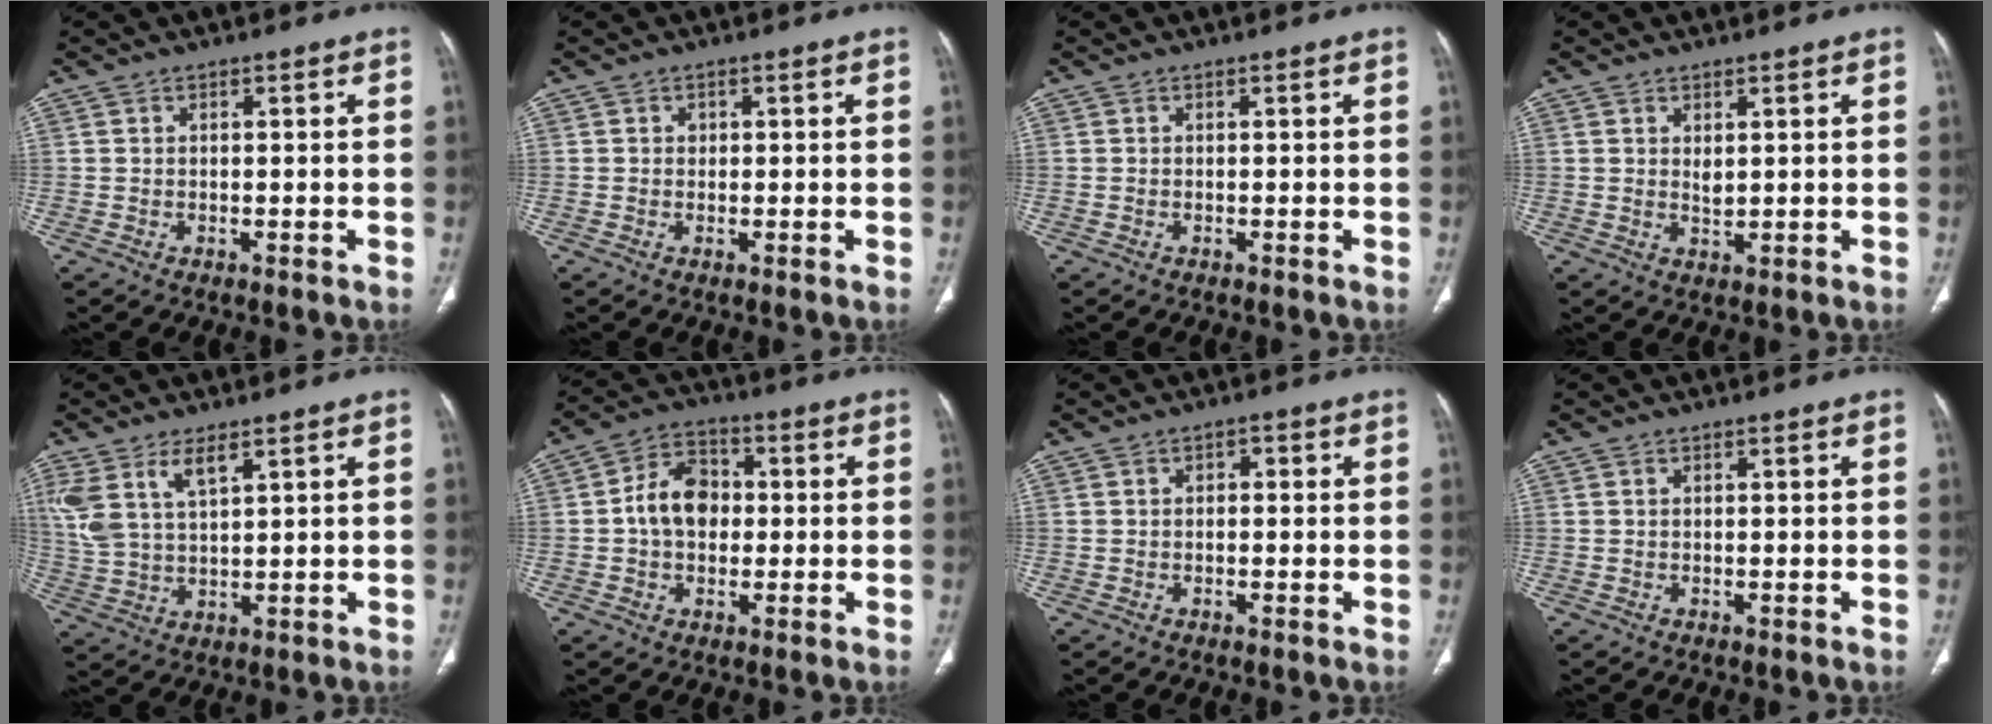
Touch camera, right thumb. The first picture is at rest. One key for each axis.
{"total": 0.8, "fx": 0.2, "fy": 0.7, "fz": 0.3, "tx": 0.000, "ty": 0.001, "tz": 0.002}
{"total": 0.0}
{"total": 1.9, "fx": 0.7, "fy": 0.9, "fz": 1.5, "tx": -0.025, "ty": -0.009, "tz": 0.018}
{"total": 8.7, "fx": 4.7, "fy": 3.7, "fz": 6.3, "tx": -0.141, "ty": -0.010, "tz": 0.104}
{"total": 9.3, "fx": 0.1, "fy": 6.9, "fz": 6.1, "tx": -0.082, "ty": 0.020, "tz": -0.008}
{"total": 1.4, "fx": 0.2, "fy": 1.0, "fz": 1.0, "tx": -0.007, "ty": 0.006, "tz": -0.002}
{"total": 0.0}